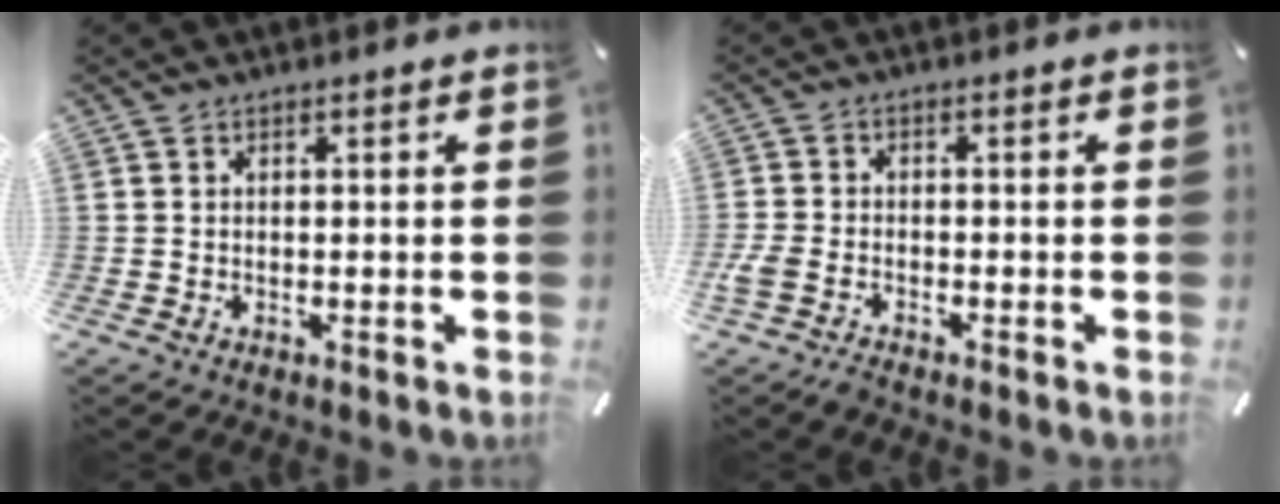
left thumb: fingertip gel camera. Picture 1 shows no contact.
{"total": 3.7, "force": [-2.6, 1.8, 1.9], "torque": [-0.058, 0.004, -0.055]}